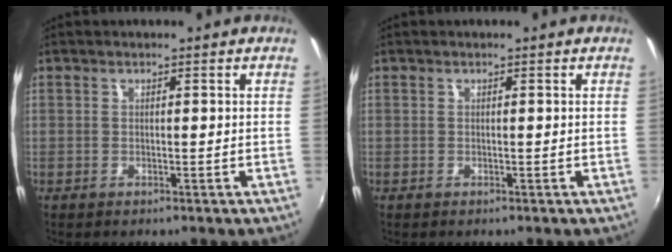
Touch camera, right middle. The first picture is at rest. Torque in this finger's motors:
{"motor_torque": [0.05, -0.04, -0.01, 0.00]}